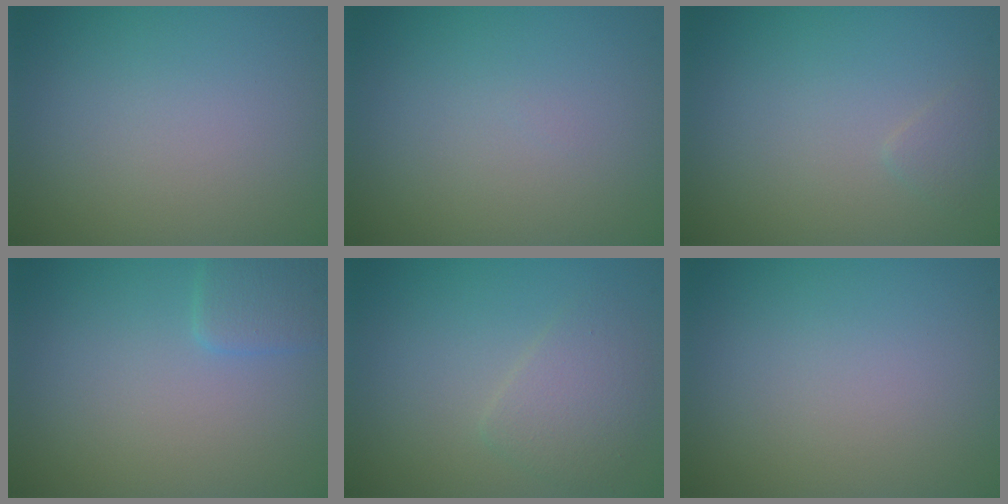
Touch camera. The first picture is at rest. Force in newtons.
{"total": 0.0}
{"total": 0.8, "press": 0.8, "slide": 0.1}
{"total": 2.1, "press": 2.1, "slide": 0.1}
{"total": 2.4, "press": 2.4, "slide": 0.1}
{"total": 0.0}